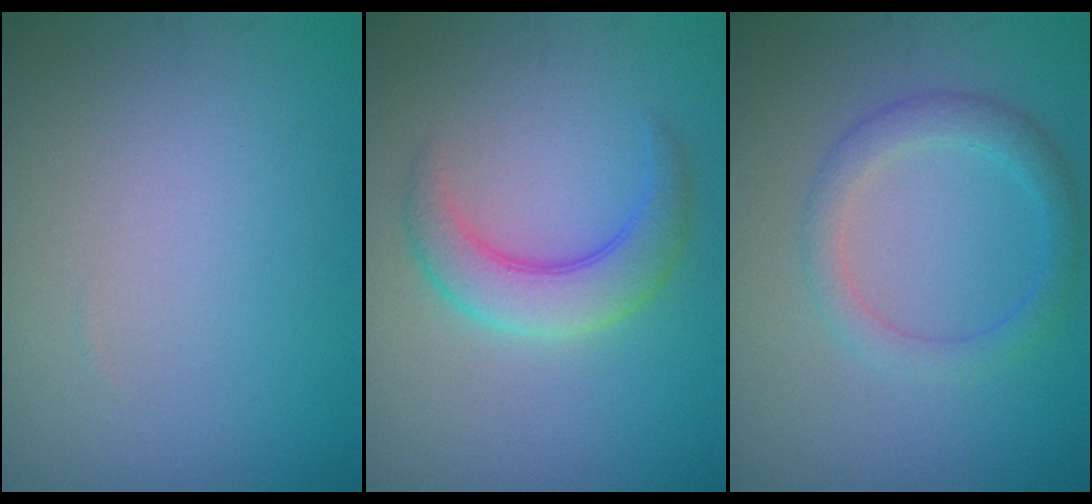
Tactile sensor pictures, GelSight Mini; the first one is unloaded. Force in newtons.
{"total": 4.3, "press": 4.3, "slide": 0.1}
{"total": 2.8, "press": 2.8, "slide": 0.1}